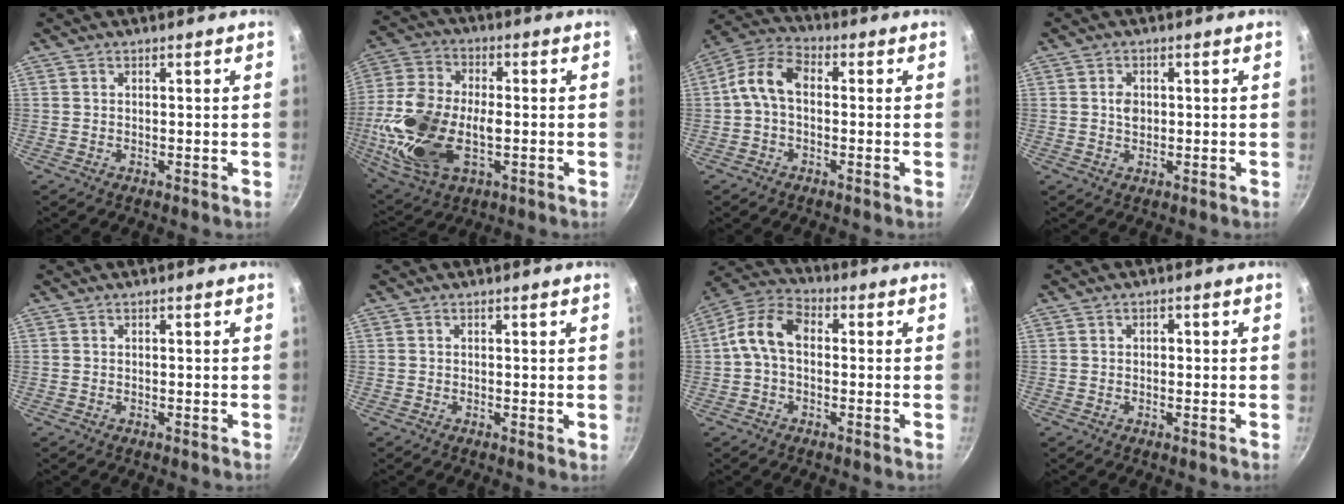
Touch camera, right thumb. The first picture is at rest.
{"total": 19.8, "force": [-3.4, 10.8, 16.3], "torque": [-0.346, 0.004, -0.055]}
{"total": 9.0, "force": [0.1, 5.8, 6.9], "torque": [-0.130, 0.030, -0.009]}
{"total": 2.4, "force": [0.3, 1.8, 1.7], "torque": [-0.022, 0.001, 0.004]}
{"total": 0.0}
{"total": 0.7, "force": [0.2, 0.1, 0.7], "torque": [-0.012, -0.005, 0.001]}
{"total": 9.8, "force": [0.2, 6.5, 7.4], "torque": [-0.139, 0.032, -0.007]}
{"total": 1.0, "force": [0.1, 0.7, 0.7], "torque": [-0.006, 0.005, 0.000]}